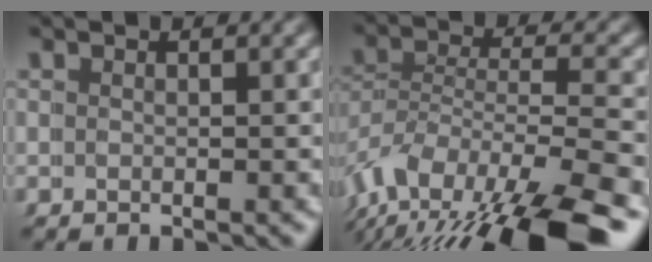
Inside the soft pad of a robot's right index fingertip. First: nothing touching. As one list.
[{"total": 8.6, "force": [-4.5, 4.1, 6.0], "torque": [-0.121, -0.041, -0.059]}]